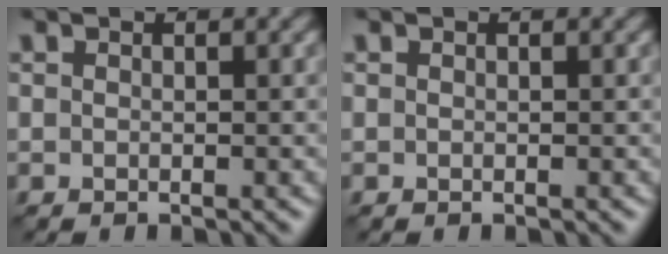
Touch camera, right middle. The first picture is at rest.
{"total": 0.0}